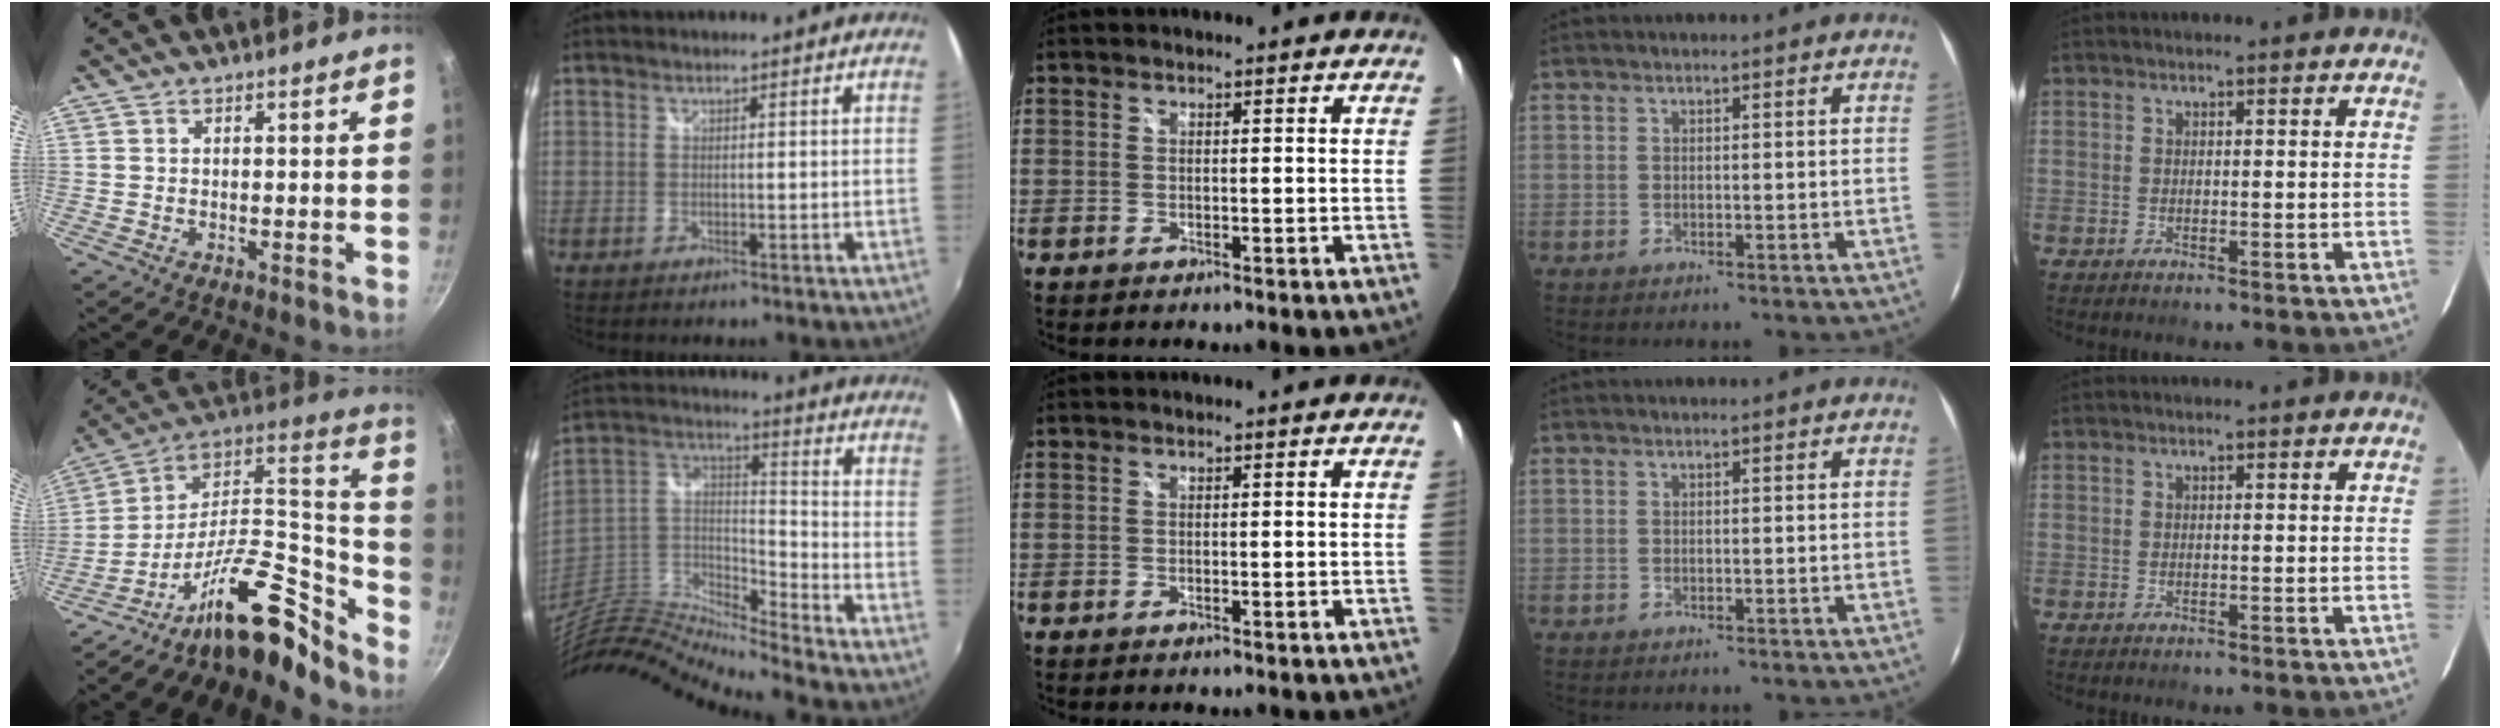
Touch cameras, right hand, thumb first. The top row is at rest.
{"thumb": {"total": 22.7, "force": [-16.3, 7.7, 13.8], "torque": [-0.143, 0.118, -0.292]}, "index": {"total": 14.4, "force": [-12.9, 0.5, 6.4], "torque": [-0.153, 0.003, -0.266]}}